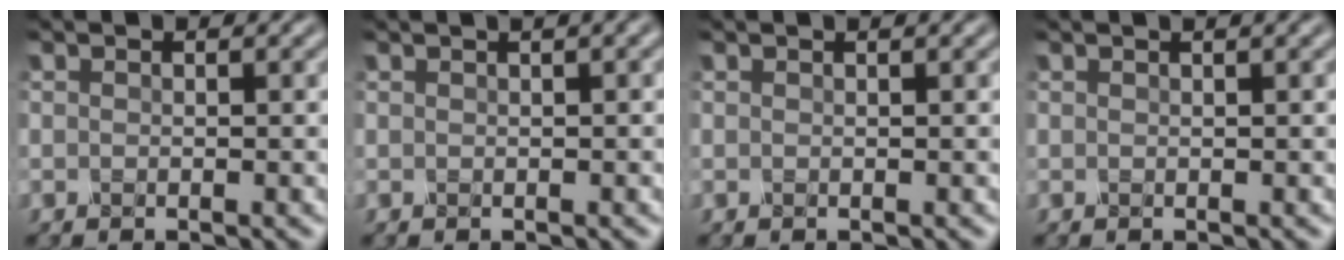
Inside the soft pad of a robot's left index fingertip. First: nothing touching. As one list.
[{"total": 1.5, "force": [0.8, 0.3, 1.2], "torque": [-0.022, 0.005, 0.012]}, {"total": 0.6, "force": [0.4, 0.1, 0.4], "torque": [-0.009, -0.001, 0.002]}, {"total": 1.1, "force": [0.7, 0.3, 0.8], "torque": [-0.013, 0.000, 0.004]}]